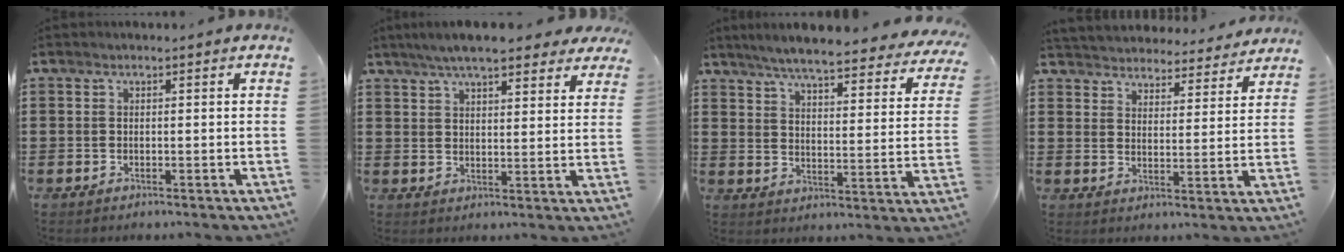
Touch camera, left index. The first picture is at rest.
{"total": 7.1, "force": [6.1, 1.1, 3.3], "torque": [-0.082, -0.006, 0.112]}
{"total": 6.3, "force": [5.8, -0.2, 2.6], "torque": [-0.077, -0.039, 0.097]}
{"total": 4.1, "force": [4.1, 0.2, -0.5], "torque": [-0.007, -0.033, 0.067]}